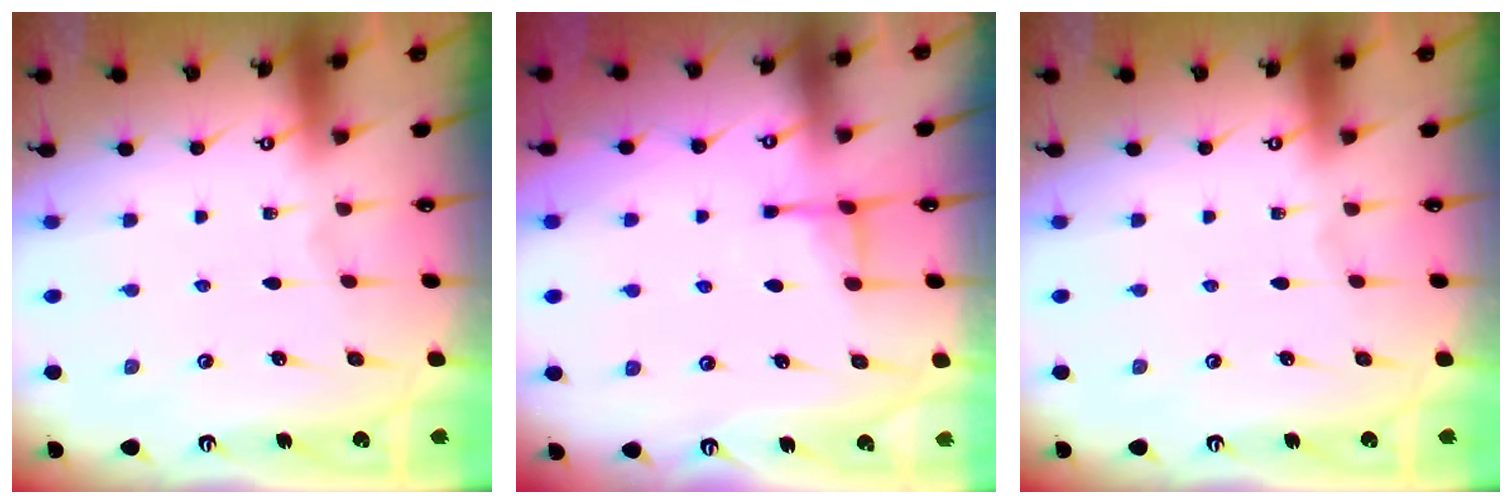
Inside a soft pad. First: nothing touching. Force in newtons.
{"total": 4.3, "press": 4.2, "slide": 0.7}
{"total": 0.0}